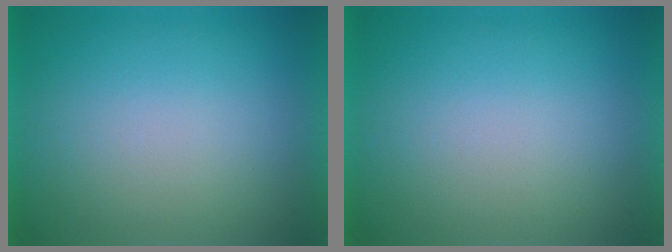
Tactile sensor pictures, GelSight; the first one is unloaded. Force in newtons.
{"total": 0.0}